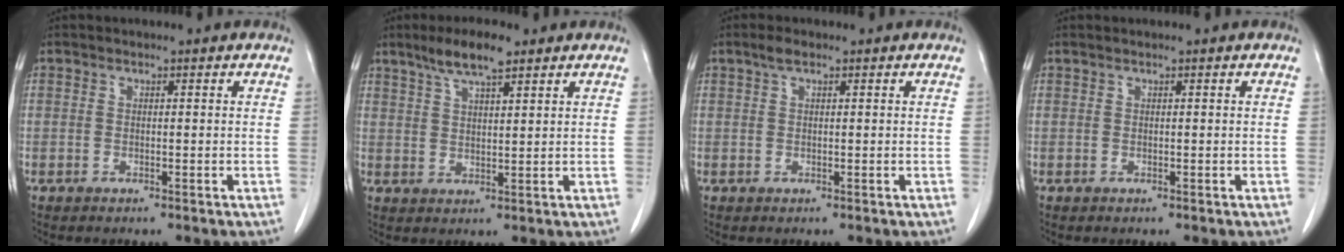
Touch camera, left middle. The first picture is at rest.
{"total": 6.4, "force": [4.5, 1.1, 4.4], "torque": [-0.089, 0.008, 0.081]}
{"total": 1.5, "force": [0.9, 0.6, 1.0], "torque": [-0.020, 0.009, 0.017]}
{"total": 0.0}